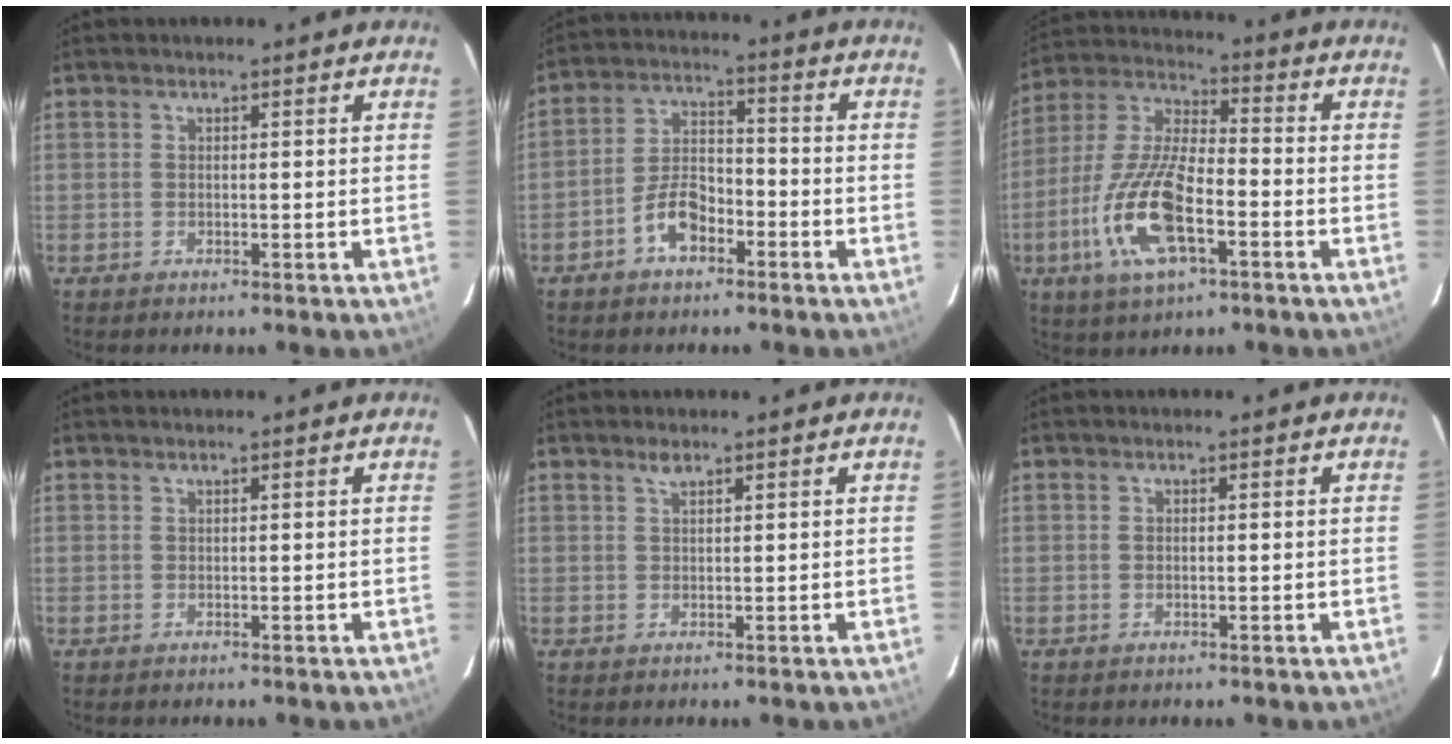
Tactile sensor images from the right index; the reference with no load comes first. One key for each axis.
{"total": 7.6, "fx": -4.3, "fy": 4.1, "fz": 4.7, "tx": -0.094, "ty": 0.019, "tz": -0.074}
{"total": 16.7, "fx": -6.2, "fy": 6.2, "fz": 14.2, "tx": -0.306, "ty": -0.011, "tz": -0.120}
{"total": 0.0}
{"total": 1.3, "fx": 1.0, "fy": 0.5, "fz": 0.7, "tx": -0.013, "ty": 0.003, "tz": 0.018}
{"total": 0.5, "fx": 0.0, "fy": 0.2, "fz": 0.5, "tx": -0.009, "ty": 0.002, "tz": 0.000}